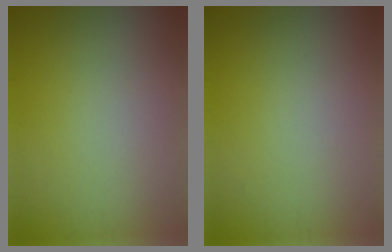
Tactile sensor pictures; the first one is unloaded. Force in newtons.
{"total": 0.0}